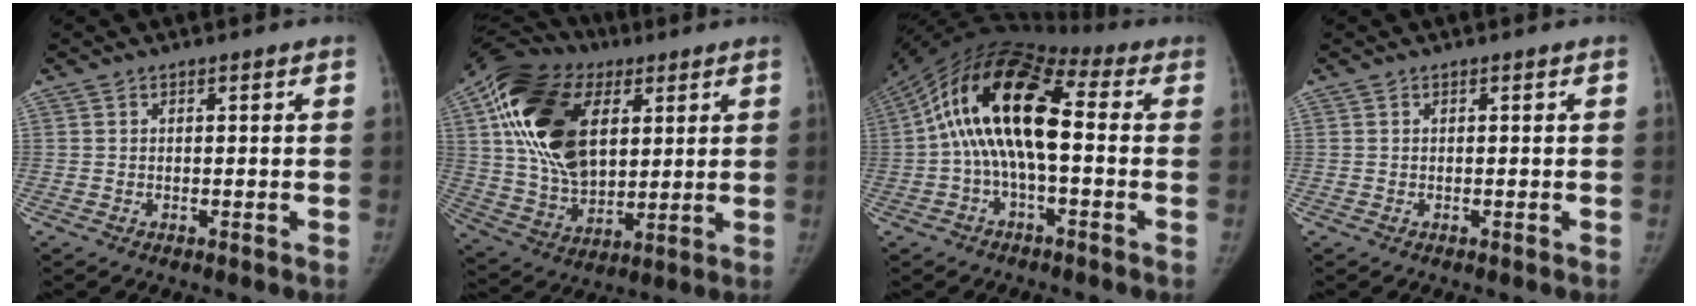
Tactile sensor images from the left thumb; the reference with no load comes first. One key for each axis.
{"total": 25.3, "fx": 7.4, "fy": 16.1, "fz": 18.1, "tx": -0.337, "ty": -0.009, "tz": 0.129}
{"total": 18.4, "fx": 0.5, "fy": 8.6, "fz": 16.3, "tx": -0.300, "ty": 0.049, "tz": -0.004}
{"total": 0.0}